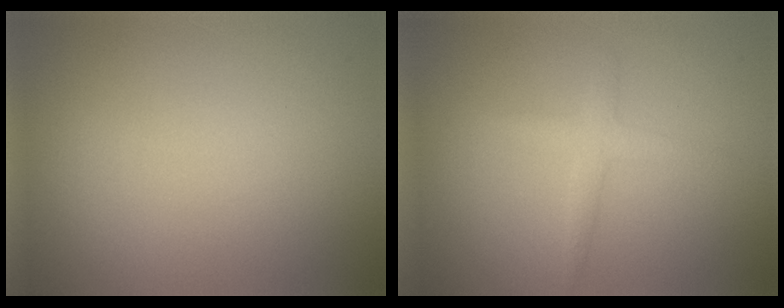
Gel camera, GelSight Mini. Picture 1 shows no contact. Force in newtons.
{"total": 1.6, "press": 1.6, "slide": 0.1}